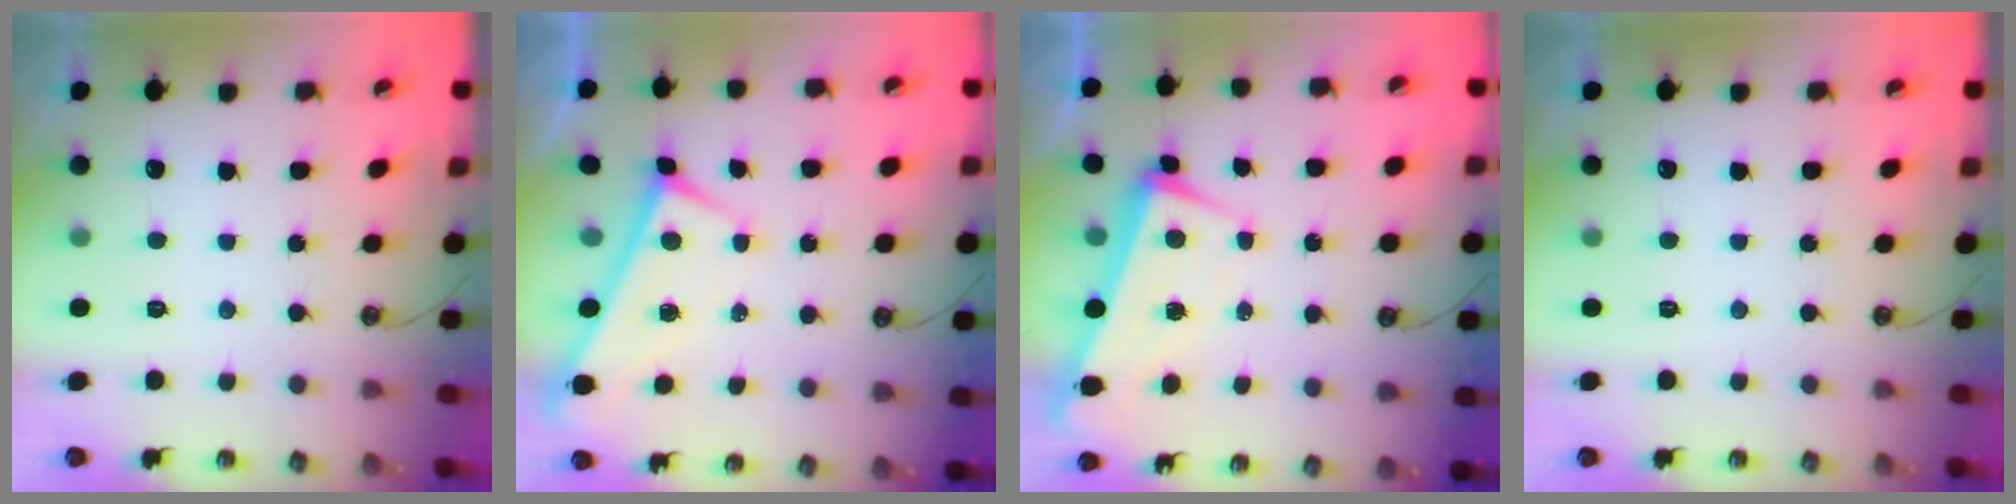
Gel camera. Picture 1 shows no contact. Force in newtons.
{"total": 0.0}
{"total": 1.4, "press": 1.1, "slide": 0.8}
{"total": 0.0}